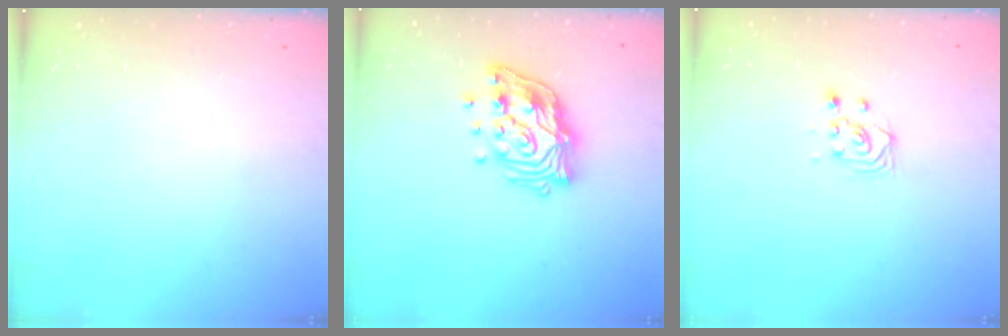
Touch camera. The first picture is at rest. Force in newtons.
{"total": 15.1, "press": 15.1, "slide": 1.2}
{"total": 2.9, "press": 2.9, "slide": 0.6}